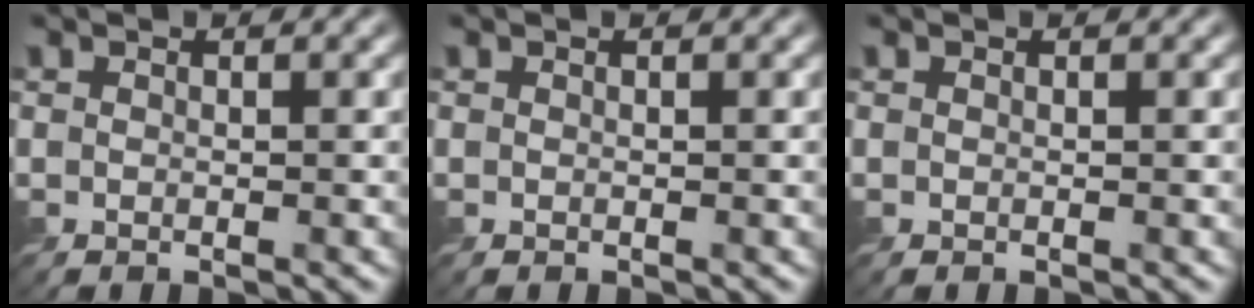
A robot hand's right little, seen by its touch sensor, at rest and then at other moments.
{"total": 0.0}
{"total": 0.0}